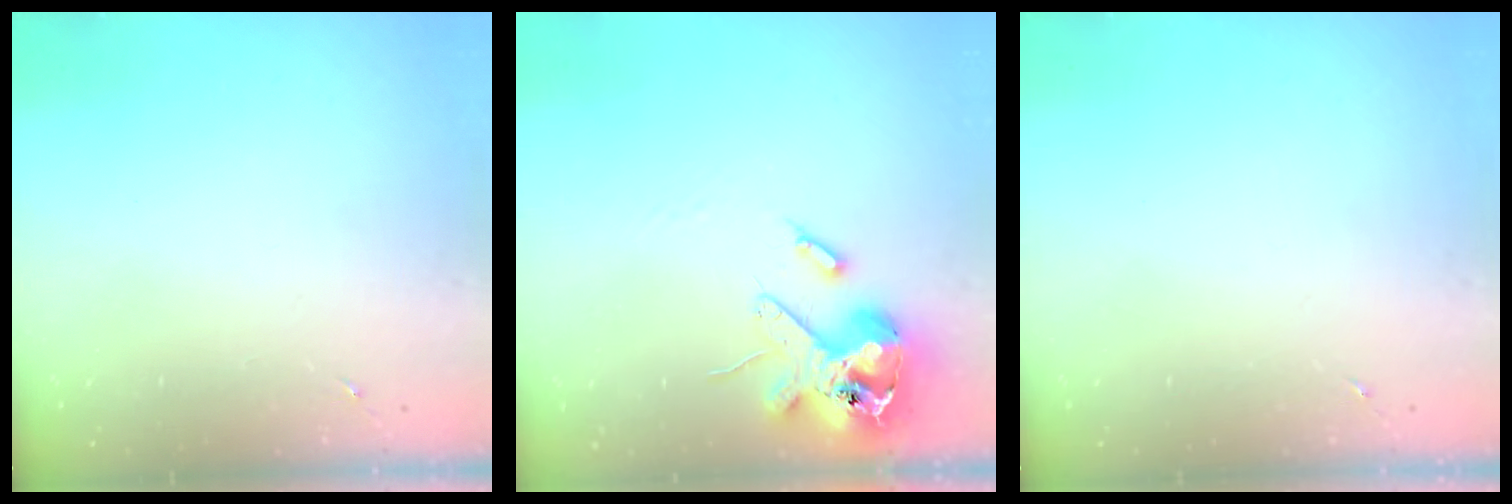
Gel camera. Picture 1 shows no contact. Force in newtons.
{"total": 13.7, "press": 13.5, "slide": 2.3}
{"total": 0.0}